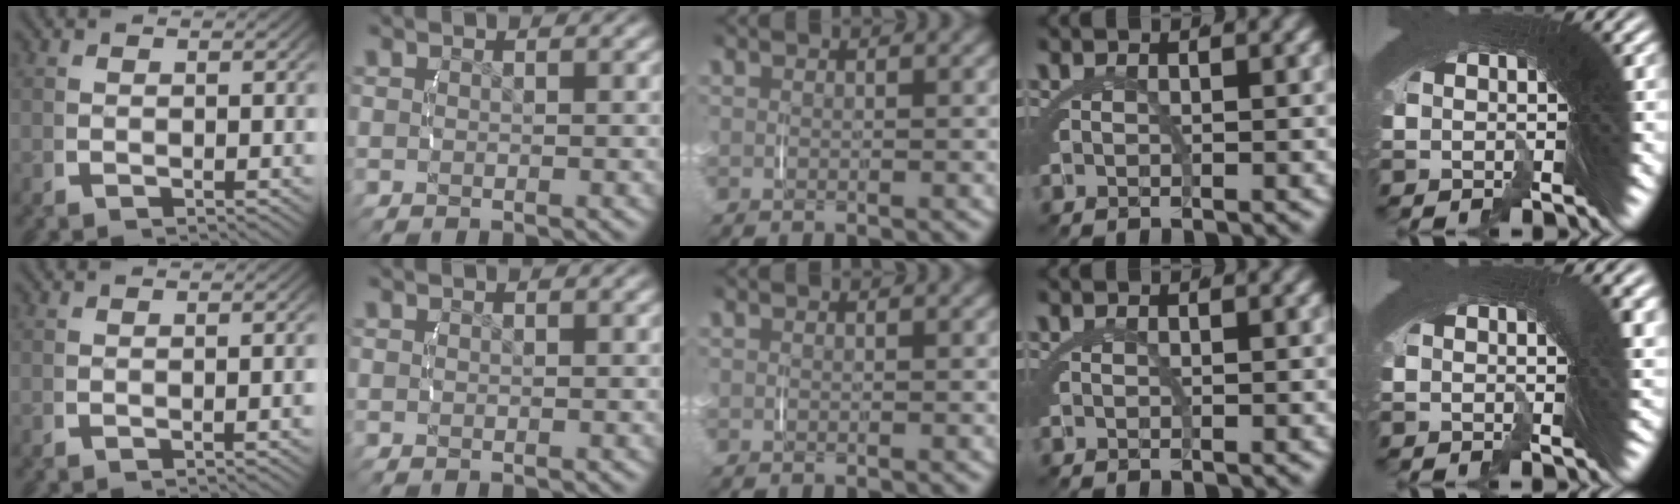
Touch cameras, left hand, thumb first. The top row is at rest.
{"thumb": {"total": 0.7, "force": [-0.2, 0.0, 0.7], "torque": [-0.011, 0.004, -0.003]}, "little": {"total": 1.1, "force": [0.1, 0.0, 1.1], "torque": [-0.015, 0.001, 0.001]}}